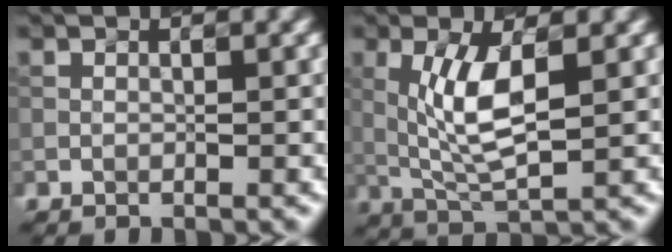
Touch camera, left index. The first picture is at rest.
{"total": 5.1, "force": [0.7, 1.4, 4.8], "torque": [-0.107, -0.003, 0.029]}